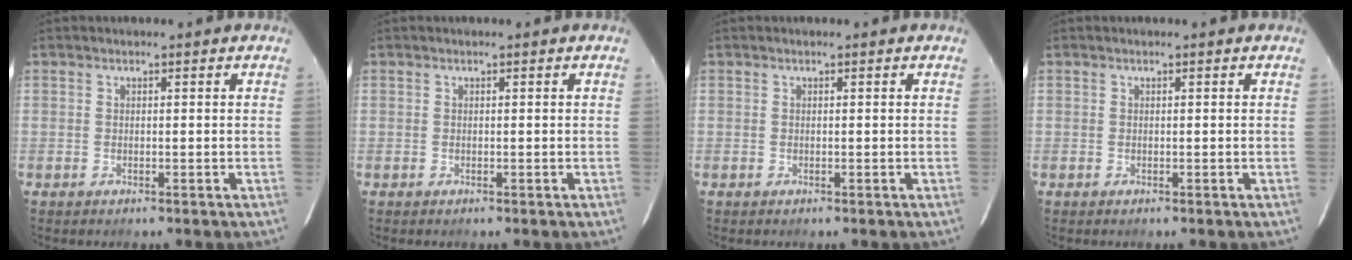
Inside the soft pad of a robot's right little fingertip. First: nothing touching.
{"total": 0.0}
{"total": 0.0}
{"total": 0.0}